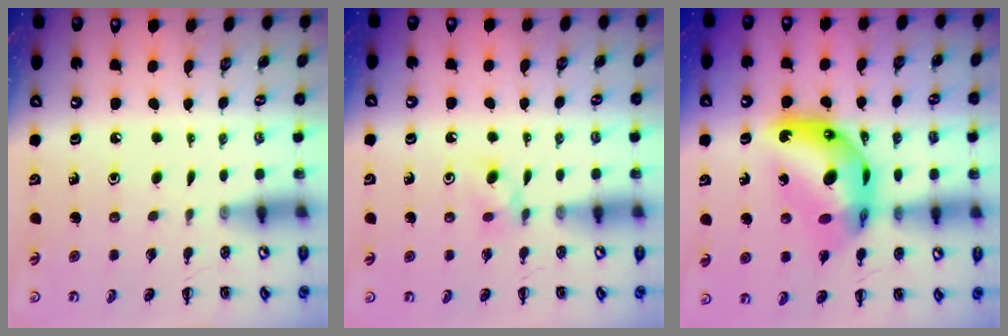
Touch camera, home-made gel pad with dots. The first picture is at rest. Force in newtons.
{"total": 3.5, "press": 3.4, "slide": 1.1}
{"total": 14.5, "press": 13.7, "slide": 4.5}